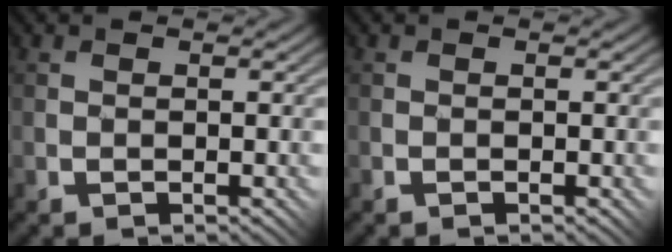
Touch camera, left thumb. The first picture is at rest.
{"total": 0.0}